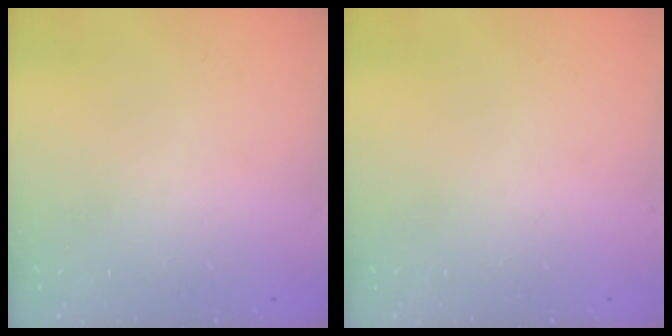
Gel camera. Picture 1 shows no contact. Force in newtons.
{"total": 0.0}